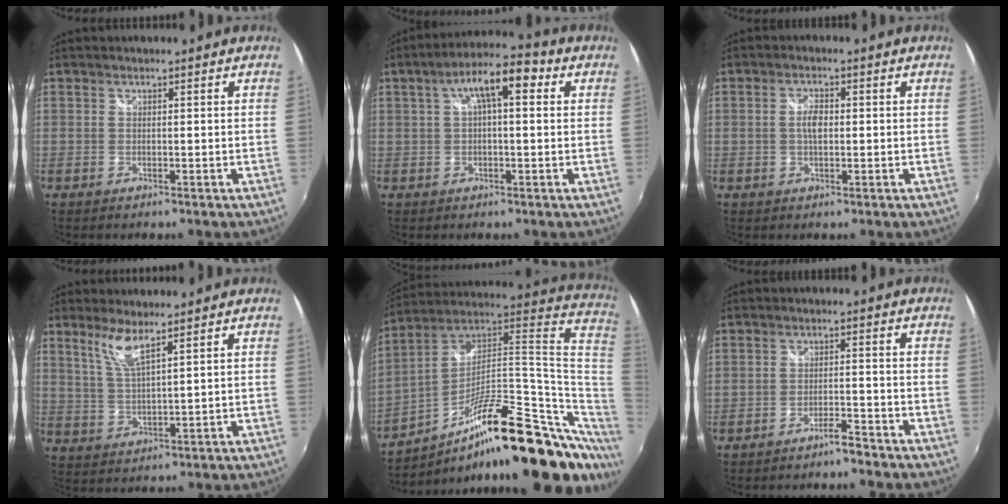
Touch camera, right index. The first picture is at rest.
{"total": 9.5, "force": [2.8, 3.2, 8.5], "torque": [-0.144, 0.030, 0.041]}
{"total": 3.2, "force": [0.0, 1.5, 2.8], "torque": [-0.053, 0.004, -0.002]}
{"total": 5.3, "force": [3.7, 0.5, 3.8], "torque": [-0.079, -0.005, 0.077]}
{"total": 30.3, "force": [-5.5, 9.4, 28.3], "torque": [-0.422, 0.000, -0.097]}
{"total": 3.3, "force": [-3.1, 0.3, 1.1], "torque": [-0.031, 0.000, -0.050]}